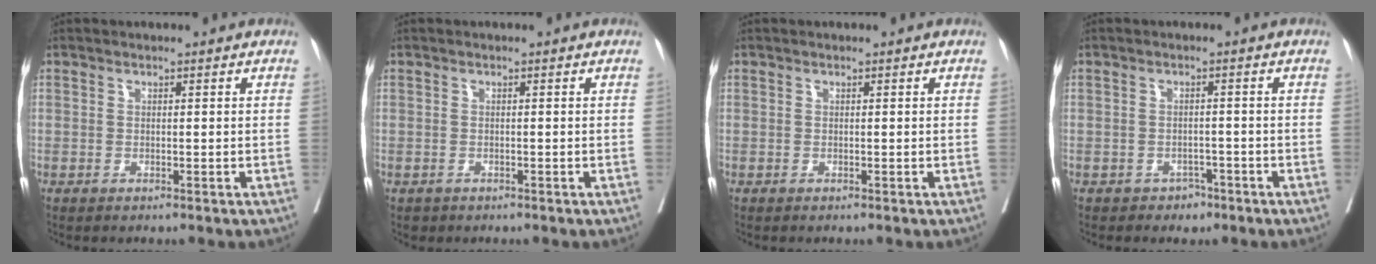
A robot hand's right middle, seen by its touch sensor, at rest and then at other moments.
{"total": 0.7, "force": [-0.4, 0.6, 0.1], "torque": [-0.007, 0.001, -0.003]}
{"total": 0.0}
{"total": 2.1, "force": [-1.5, 1.5, 0.3], "torque": [-0.006, 0.006, -0.020]}